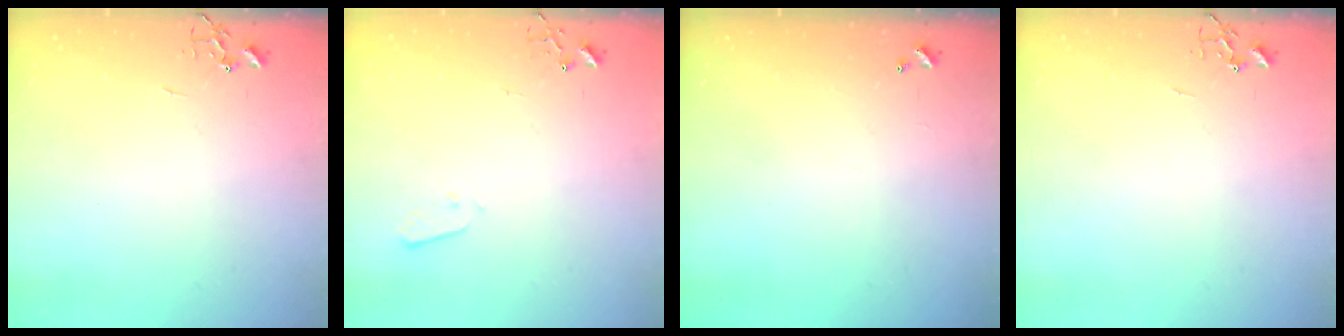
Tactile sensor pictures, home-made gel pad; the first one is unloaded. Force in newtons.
{"total": 1.9, "press": 1.9, "slide": 0.4}
{"total": 0.0}
{"total": 0.0}